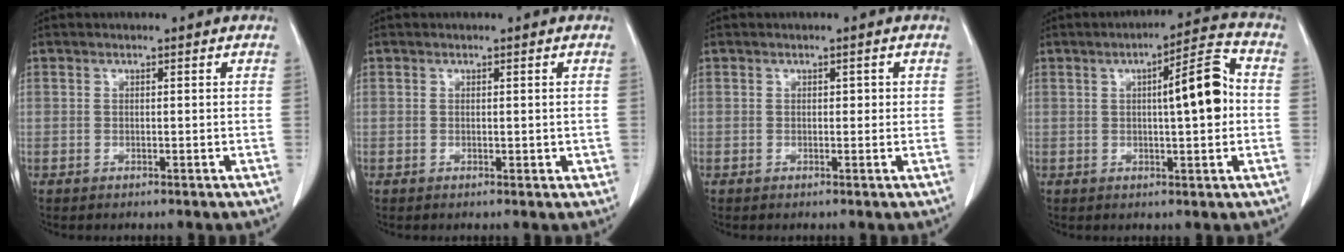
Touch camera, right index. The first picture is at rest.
{"total": 1.4, "force": [0.0, 0.8, 1.1], "torque": [-0.013, -0.002, 0.003]}
{"total": 1.1, "force": [0.2, 0.7, 0.8], "torque": [-0.008, 0.006, 0.001]}
{"total": 8.9, "force": [0.5, 1.5, 8.8], "torque": [-0.123, 0.021, 0.006]}